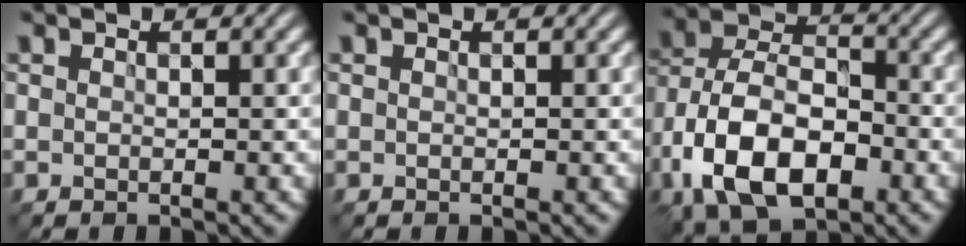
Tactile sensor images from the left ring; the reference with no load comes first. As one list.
[{"total": 0.0}, {"total": 11.8, "force": [-4.9, 6.6, 8.4], "torque": [-0.174, -0.001, -0.099]}]